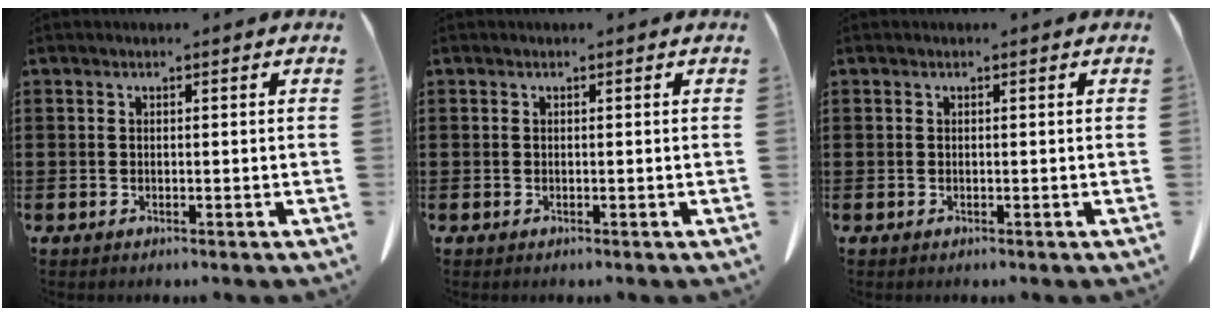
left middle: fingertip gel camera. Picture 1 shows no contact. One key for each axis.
{"total": 0.0}
{"total": 0.0}